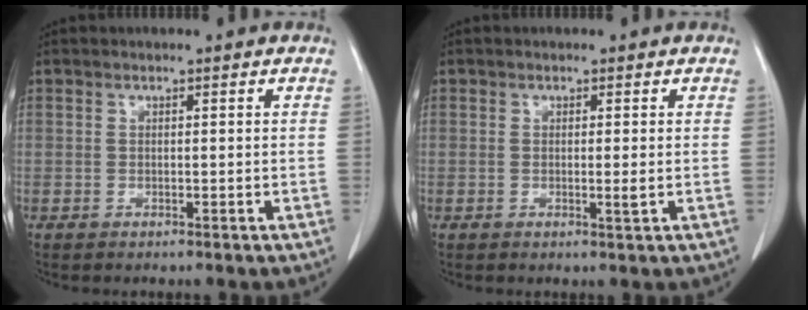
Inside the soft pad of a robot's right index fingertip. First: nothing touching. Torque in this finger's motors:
{"motor_torque": [-0.01, 0.01, -0.02, -0.01]}